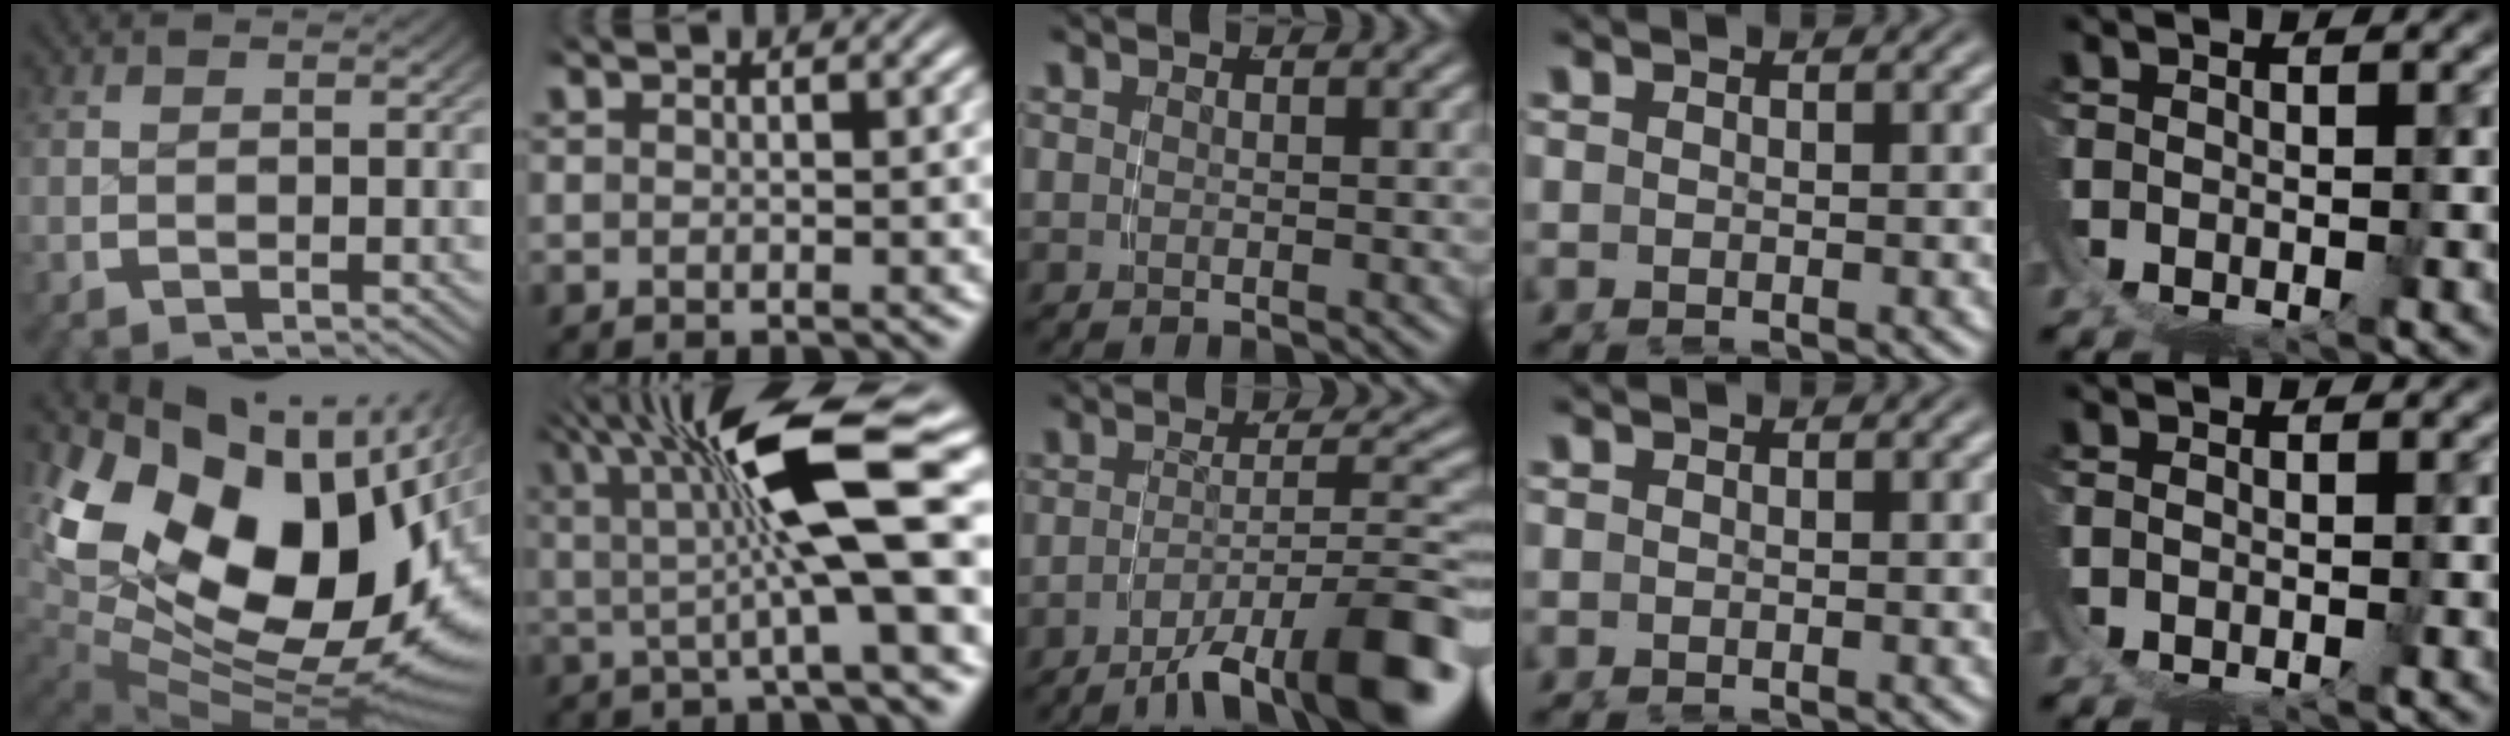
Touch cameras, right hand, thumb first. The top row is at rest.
{"thumb": {"total": 28.0, "force": [0.4, 18.2, 21.3], "torque": [-0.390, -0.053, 0.034]}, "index": {"total": 9.5, "force": [2.9, 2.2, 8.8], "torque": [-0.141, 0.018, 0.047]}, "middle": {"total": 8.3, "force": [-5.0, 1.8, 6.4], "torque": [-0.080, -0.009, -0.073]}, "little": {"total": 0.8, "force": [0.1, -0.8, 0.2], "torque": [0.005, 0.002, 0.001]}}